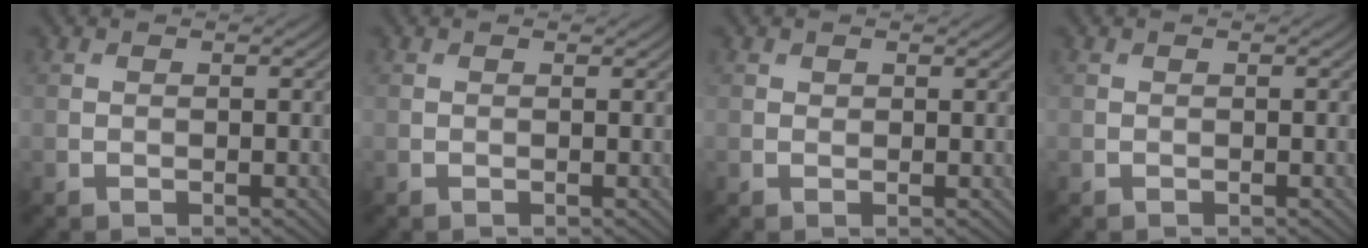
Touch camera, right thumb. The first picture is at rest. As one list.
[{"total": 0.0}, {"total": 0.6, "force": [0.5, 0.4, 0.1], "torque": [0.001, -0.003, 0.009]}, {"total": 0.0}]